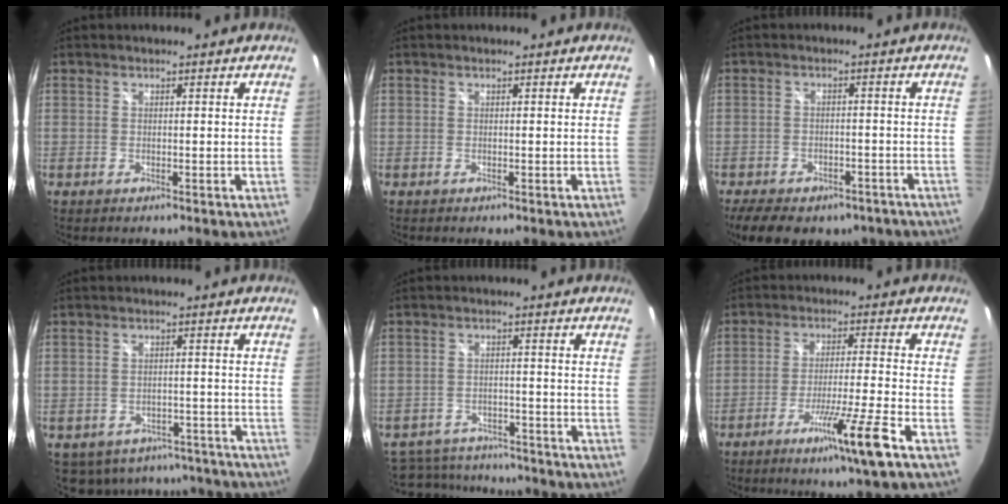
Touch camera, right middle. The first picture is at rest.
{"total": 0.0}
{"total": 14.8, "force": [-10.8, 7.2, 7.2], "torque": [-0.158, -0.019, -0.141]}
{"total": 12.2, "force": [-9.3, 6.9, 3.8], "torque": [-0.084, 0.008, -0.102]}
{"total": 14.5, "force": [-11.9, 6.6, 5.0], "torque": [-0.128, 0.006, -0.164]}
{"total": 9.4, "force": [-5.2, -1.7, 7.6], "torque": [-0.144, -0.016, -0.096]}